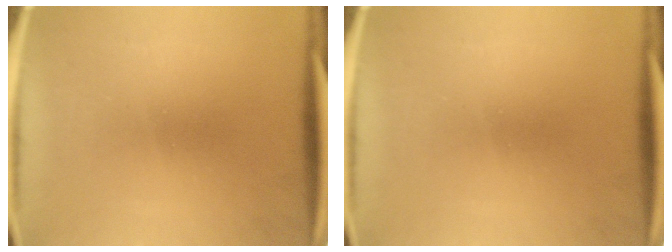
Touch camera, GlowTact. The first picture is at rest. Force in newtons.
{"total": 0.0}